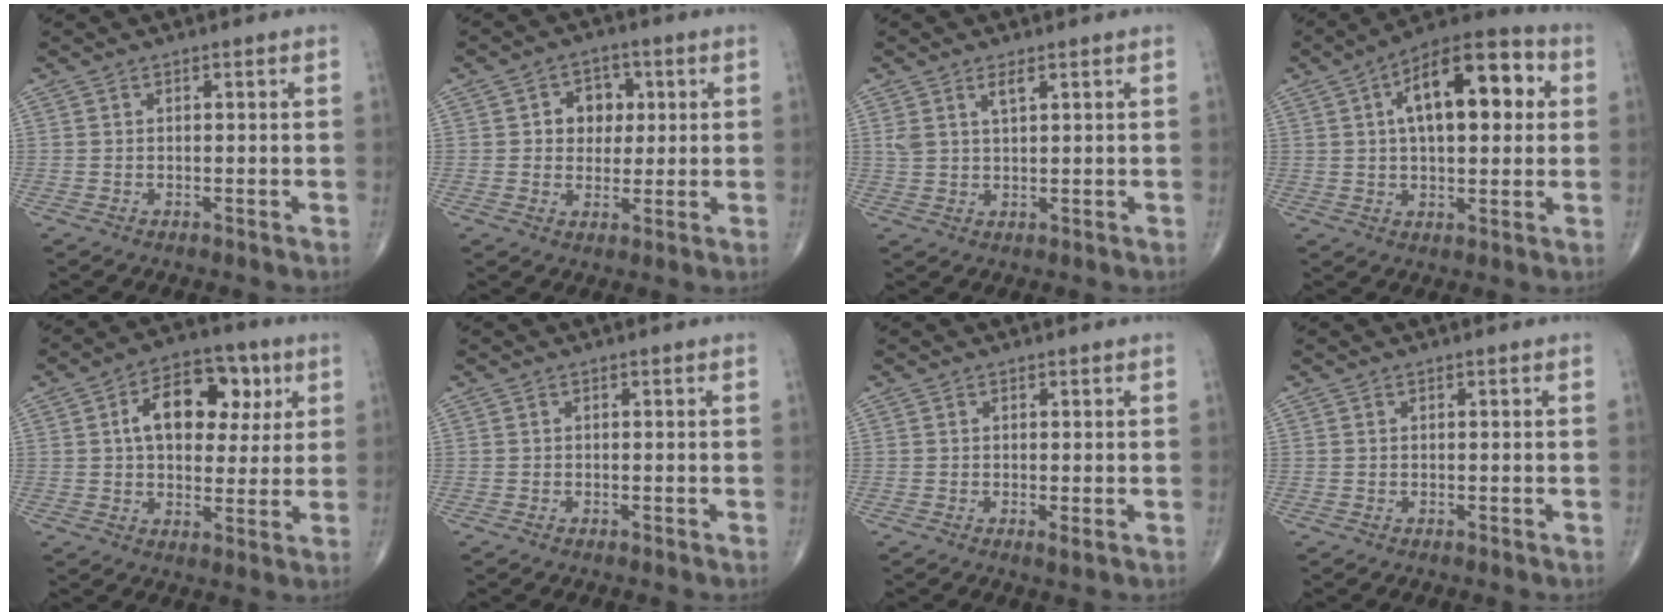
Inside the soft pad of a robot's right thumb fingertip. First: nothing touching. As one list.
[{"total": 6.6, "force": [1.4, 5.3, 3.6], "torque": [-0.011, 0.002, 0.017]}, {"total": 3.4, "force": [1.9, 1.3, 2.6], "torque": [-0.051, -0.002, 0.041]}, {"total": 17.5, "force": [4.1, 8.2, 14.9], "torque": [-0.200, 0.022, 0.055]}, {"total": 14.8, "force": [4.1, 9.2, 10.9], "torque": [-0.128, 0.009, 0.059]}, {"total": 0.0}, {"total": 0.9, "force": [0.0, 0.1, 0.9], "torque": [-0.016, -0.005, -0.002]}, {"total": 0.0}]